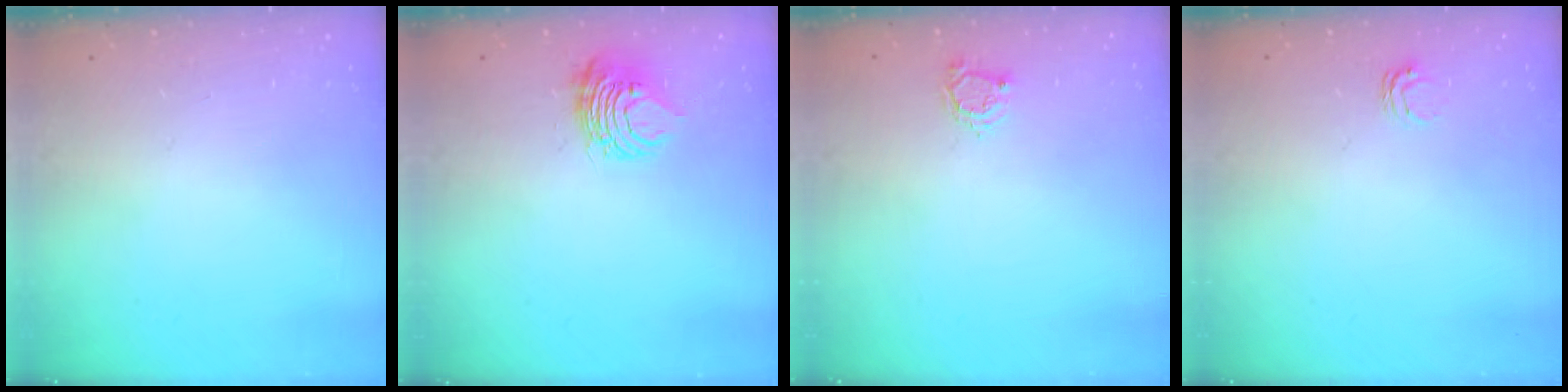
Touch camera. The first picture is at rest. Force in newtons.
{"total": 8.0, "press": 8.0, "slide": 0.3}
{"total": 4.5, "press": 4.4, "slide": 0.4}
{"total": 3.6, "press": 3.6, "slide": 0.1}